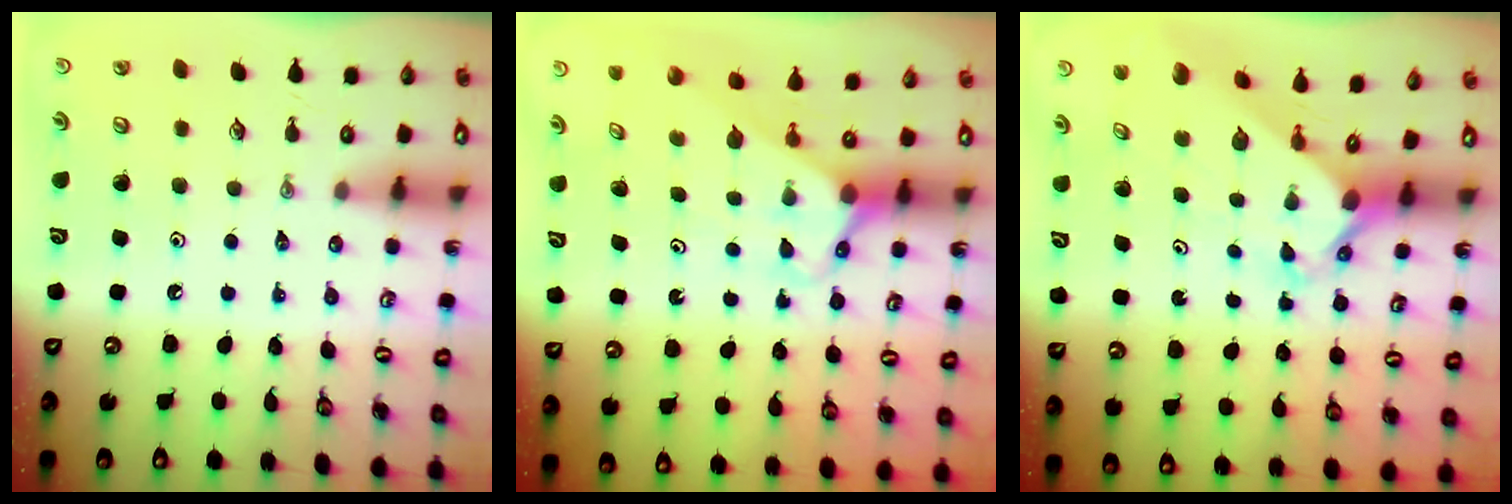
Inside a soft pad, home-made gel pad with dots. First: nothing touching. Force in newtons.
{"total": 2.8, "press": 2.8, "slide": 0.1}
{"total": 2.3, "press": 2.3, "slide": 0.1}